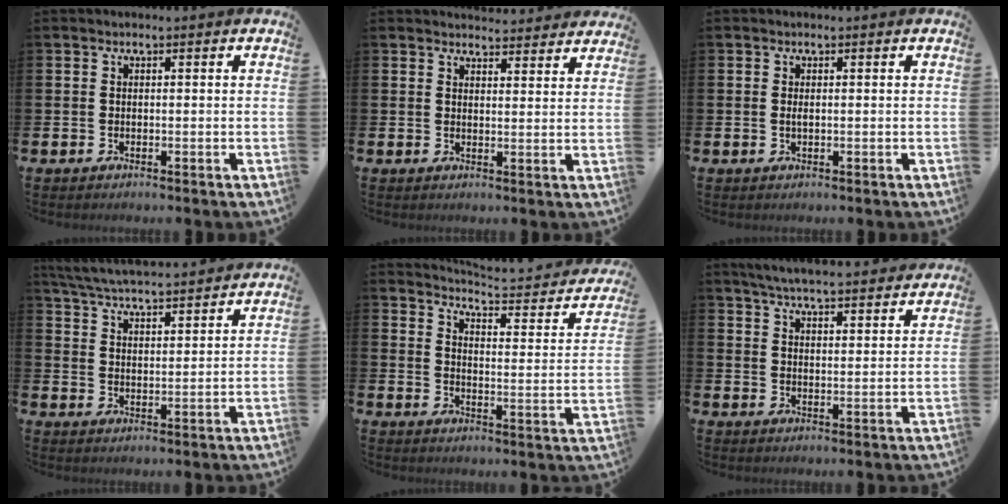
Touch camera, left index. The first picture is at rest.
{"total": 3.9, "force": [3.9, 0.5, -0.1], "torque": [0.006, -0.026, 0.069]}
{"total": 0.6, "force": [0.1, 0.1, 0.5], "torque": [-0.009, -0.001, 0.001]}
{"total": 5.6, "force": [5.5, 0.2, 0.8], "torque": [-0.043, -0.041, 0.096]}
{"total": 4.0, "force": [3.8, 0.3, 1.2], "torque": [-0.038, -0.040, 0.056]}
{"total": 5.8, "force": [5.7, 0.1, 1.2], "torque": [-0.036, -0.037, 0.100]}